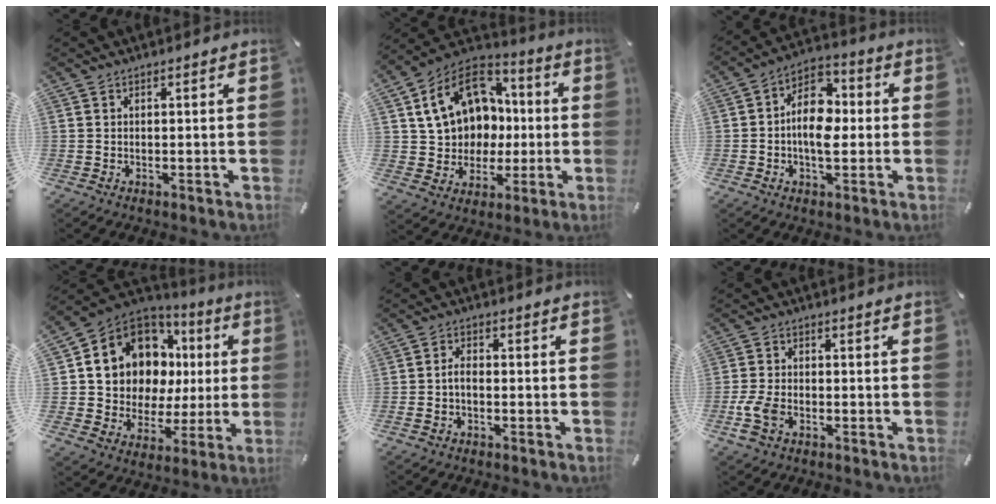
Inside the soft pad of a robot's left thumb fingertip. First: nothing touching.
{"total": 17.8, "force": [3.8, 15.1, 8.6], "torque": [-0.168, -0.009, 0.081]}
{"total": 10.4, "force": [-1.4, 7.1, 7.5], "torque": [-0.138, 0.010, -0.026]}
{"total": 12.3, "force": [4.1, 10.8, 4.5], "torque": [-0.082, -0.051, 0.087]}
{"total": 2.7, "force": [-1.1, 1.5, 2.0], "torque": [-0.038, 0.008, -0.021]}
{"total": 5.8, "force": [-2.3, 3.5, 4.1], "torque": [-0.096, 0.002, -0.045]}